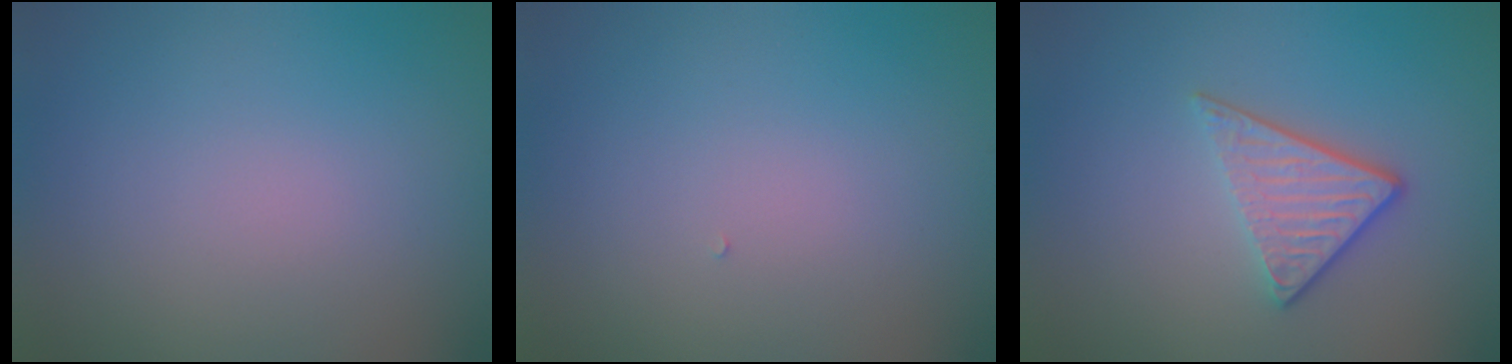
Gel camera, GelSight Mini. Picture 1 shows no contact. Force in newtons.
{"total": 0.0}
{"total": 3.4, "press": 2.8, "slide": 1.9}